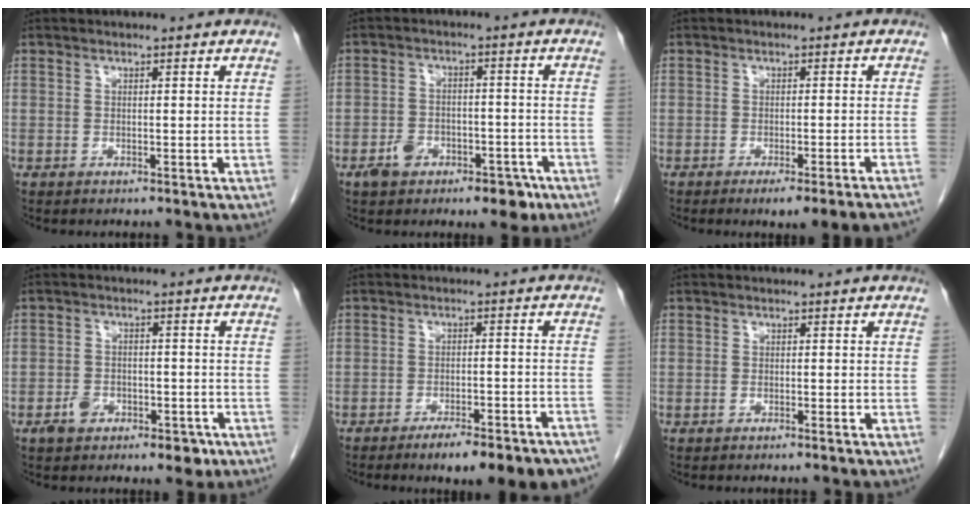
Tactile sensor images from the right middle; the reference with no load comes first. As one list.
[{"total": 6.9, "force": [-4.0, 3.9, 4.1], "torque": [-0.059, 0.014, -0.055]}, {"total": 8.0, "force": [-6.5, -0.3, 4.7], "torque": [-0.040, -0.009, -0.086]}, {"total": 5.5, "force": [-2.9, 3.2, 3.5], "torque": [-0.049, 0.009, -0.039]}, {"total": 13.0, "force": [-10.5, 2.4, 7.4], "torque": [-0.062, 0.014, -0.137]}, {"total": 0.6, "force": [-0.4, -0.1, 0.5], "torque": [-0.011, 0.000, -0.006]}]